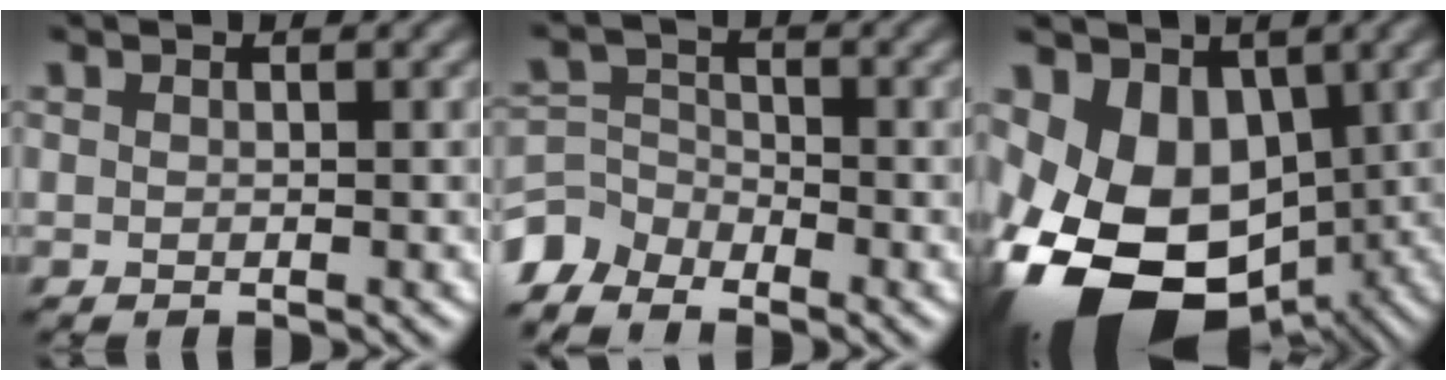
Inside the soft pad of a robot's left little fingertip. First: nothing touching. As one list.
[{"total": 4.4, "force": [-3.9, 1.9, 0.4], "torque": [0.004, 0.004, -0.088]}, {"total": 15.8, "force": [-4.9, 10.8, 10.4], "torque": [-0.187, -0.029, -0.072]}]